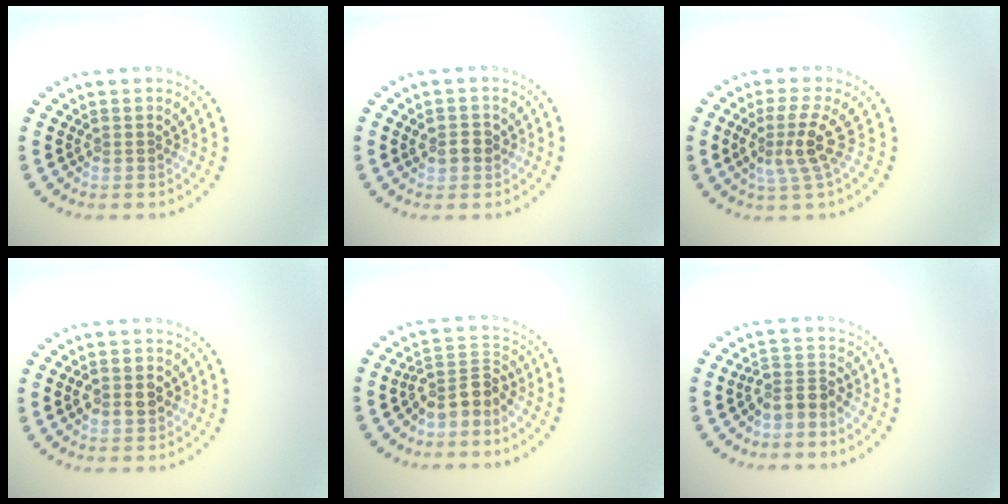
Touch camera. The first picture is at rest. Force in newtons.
{"total": 1.8, "press": 1.8, "slide": 0.3}
{"total": 3.3, "press": 2.4, "slide": 2.3}
{"total": 3.0, "press": 3.0, "slide": 0.2}
{"total": 3.2, "press": 2.3, "slide": 2.2}
{"total": 2.6, "press": 1.9, "slide": 1.7}